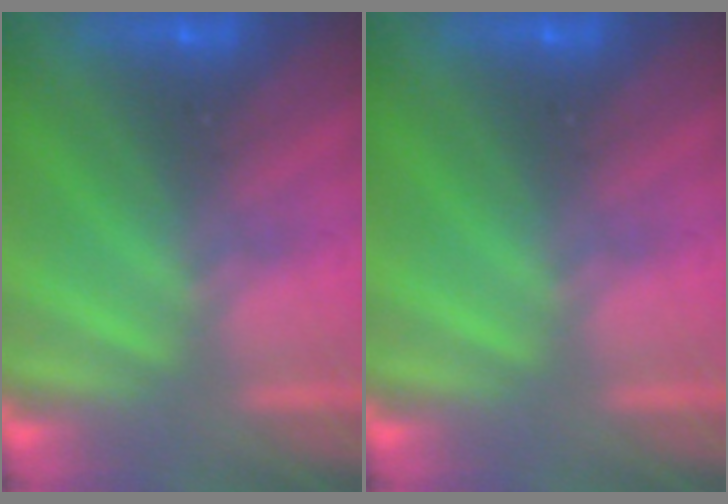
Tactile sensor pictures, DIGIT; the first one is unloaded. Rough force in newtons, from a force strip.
{"total": 0.0}